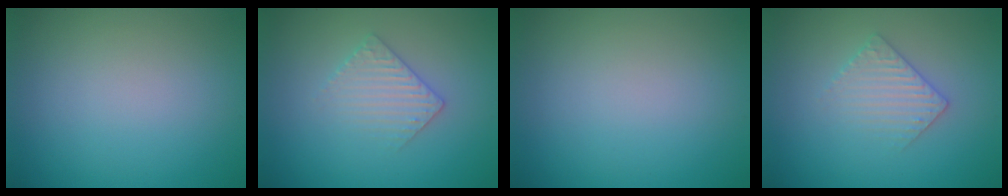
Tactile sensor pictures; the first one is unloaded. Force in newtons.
{"total": 2.5, "press": 2.4, "slide": 0.5}
{"total": 0.0}
{"total": 2.5, "press": 2.4, "slide": 0.5}